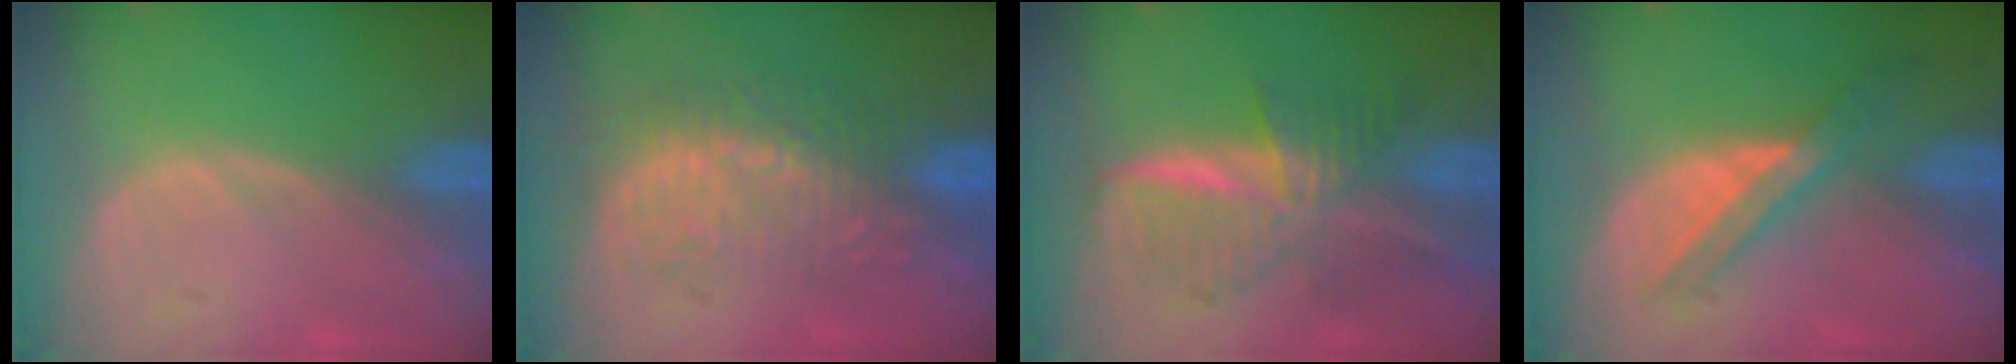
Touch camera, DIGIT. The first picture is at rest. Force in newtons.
{"total": 9.1, "press": 8.5, "slide": 3.2}
{"total": 7.7, "press": 7.7, "slide": 0.3}
{"total": 5.9, "press": 5.2, "slide": 2.9}